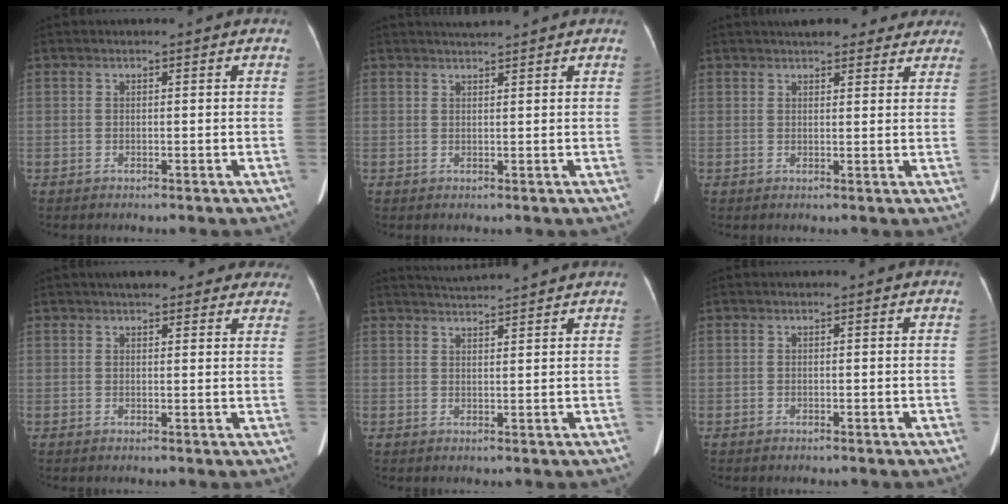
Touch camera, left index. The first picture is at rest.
{"total": 2.2, "force": [2.1, -0.4, 0.6], "torque": [-0.005, 0.014, 0.040]}
{"total": 11.0, "force": [9.4, 3.5, 4.5], "torque": [-0.037, 0.025, 0.110]}
{"total": 13.1, "force": [11.4, 3.9, 5.3], "torque": [-0.036, 0.025, 0.130]}
{"total": 6.3, "force": [6.1, -0.8, 1.5], "torque": [-0.030, 0.025, 0.090]}
{"total": 0.0}